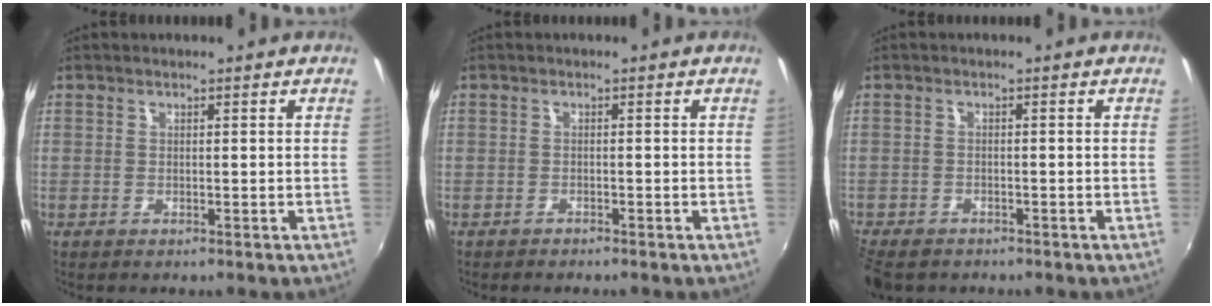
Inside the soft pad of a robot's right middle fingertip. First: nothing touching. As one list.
[{"total": 1.0, "force": [-1.0, 0.1, 0.1], "torque": [-0.009, -0.003, -0.016]}, {"total": 6.3, "force": [-4.8, 3.1, 2.5], "torque": [-0.077, -0.025, -0.088]}]